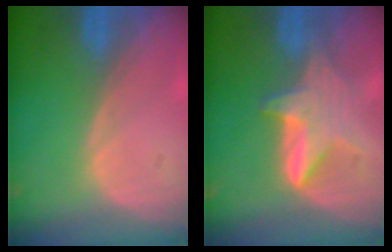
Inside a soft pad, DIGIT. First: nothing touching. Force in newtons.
{"total": 6.1, "press": 5.7, "slide": 2.0}